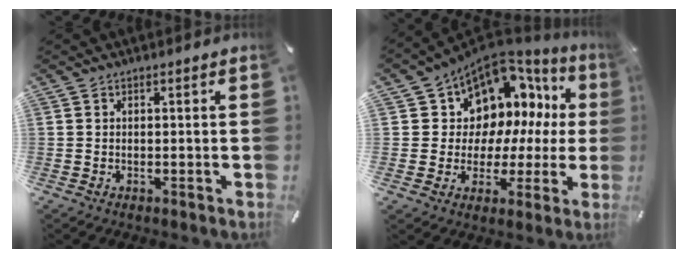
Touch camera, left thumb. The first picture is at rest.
{"total": 10.6, "force": [5.3, 8.9, 2.6], "torque": [-0.039, -0.070, 0.100]}